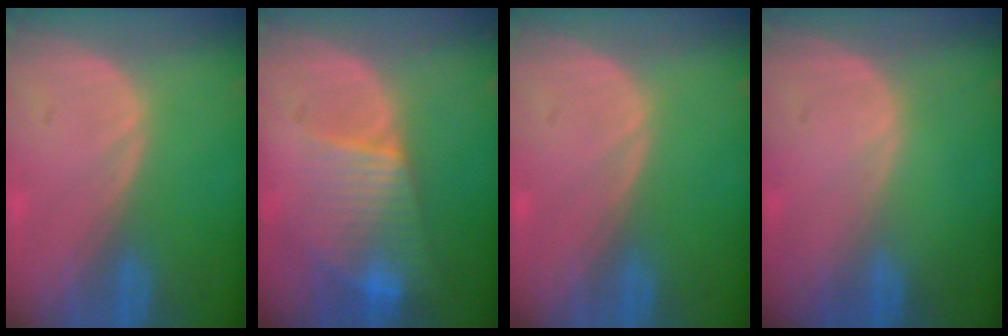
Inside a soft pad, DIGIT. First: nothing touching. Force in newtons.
{"total": 7.3, "press": 7.0, "slide": 2.2}
{"total": 0.0}
{"total": 0.0}